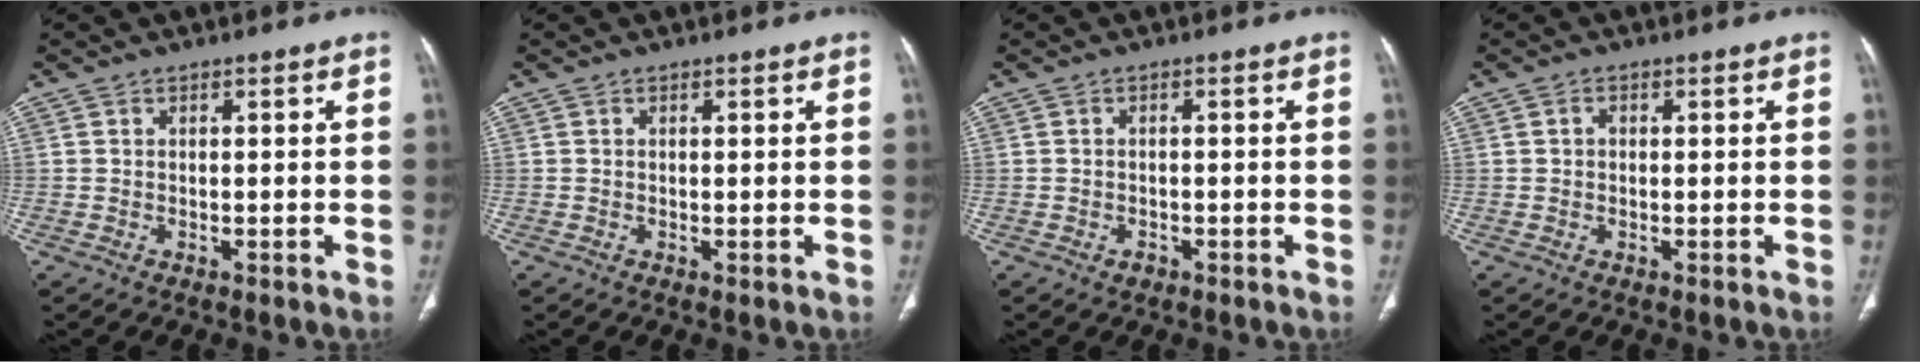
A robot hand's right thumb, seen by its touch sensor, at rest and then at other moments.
{"total": 0.0}
{"total": 1.4, "force": [-0.8, 1.0, 0.6], "torque": [-0.008, 0.006, -0.010]}
{"total": 1.0, "force": [0.1, 0.8, 0.6], "torque": [-0.008, 0.003, 0.000]}